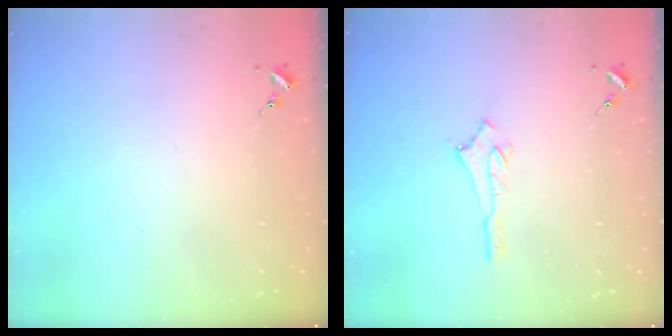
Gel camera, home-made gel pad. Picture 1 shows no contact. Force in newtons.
{"total": 2.6, "press": 2.6, "slide": 0.3}